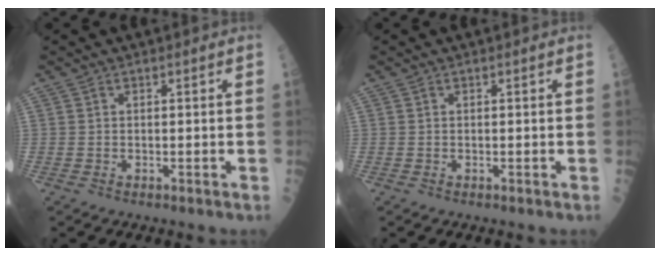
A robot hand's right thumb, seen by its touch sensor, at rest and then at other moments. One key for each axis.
{"total": 0.0}